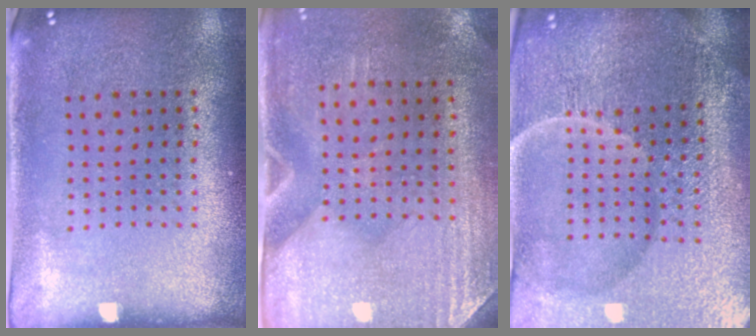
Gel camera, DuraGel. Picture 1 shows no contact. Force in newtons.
{"total": 2.9, "press": 2.5, "slide": 1.4}
{"total": 6.0, "press": 5.5, "slide": 2.4}